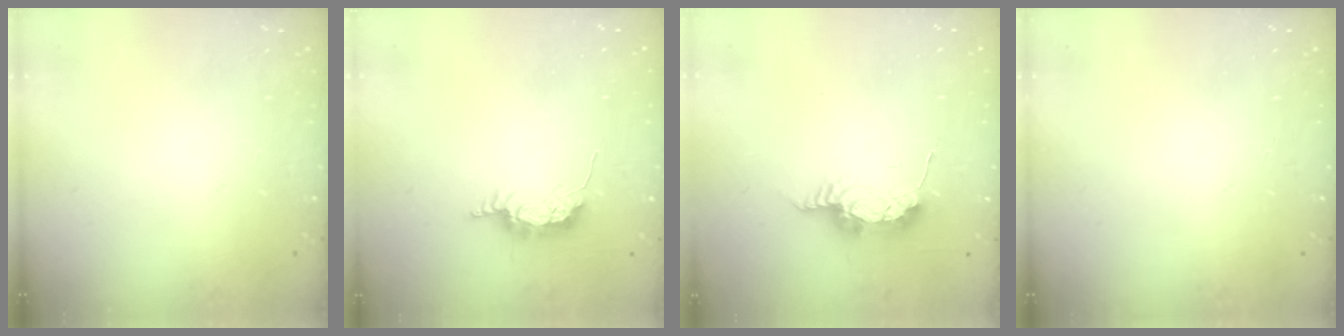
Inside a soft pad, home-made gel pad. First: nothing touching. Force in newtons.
{"total": 7.0, "press": 6.9, "slide": 0.5}
{"total": 15.2, "press": 10.7, "slide": 10.8}
{"total": 0.0}